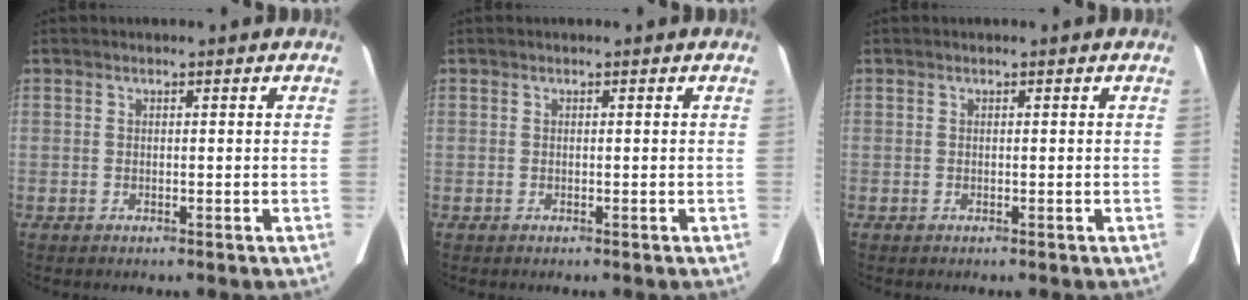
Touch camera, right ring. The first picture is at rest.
{"total": 0.0}
{"total": 0.0}